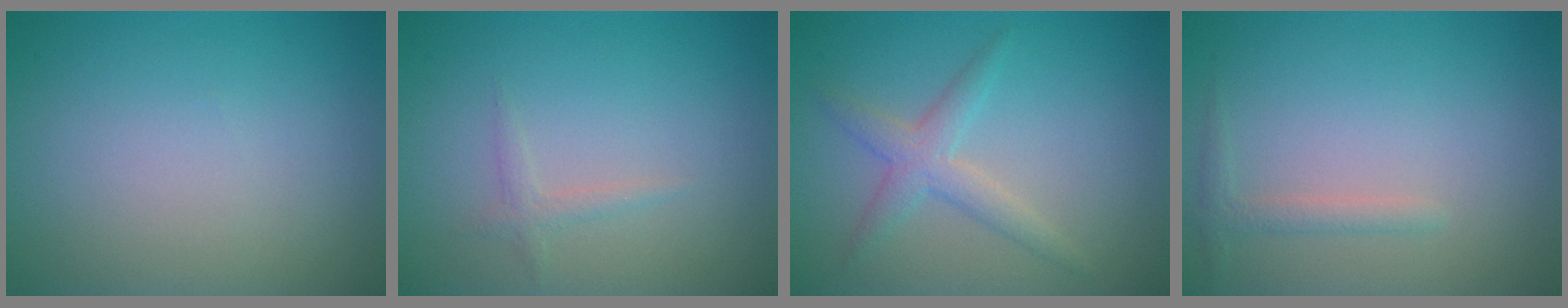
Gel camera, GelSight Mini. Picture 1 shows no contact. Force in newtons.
{"total": 1.0, "press": 1.0, "slide": 0.0}
{"total": 1.7, "press": 1.7, "slide": 0.2}
{"total": 1.3, "press": 1.3, "slide": 0.1}